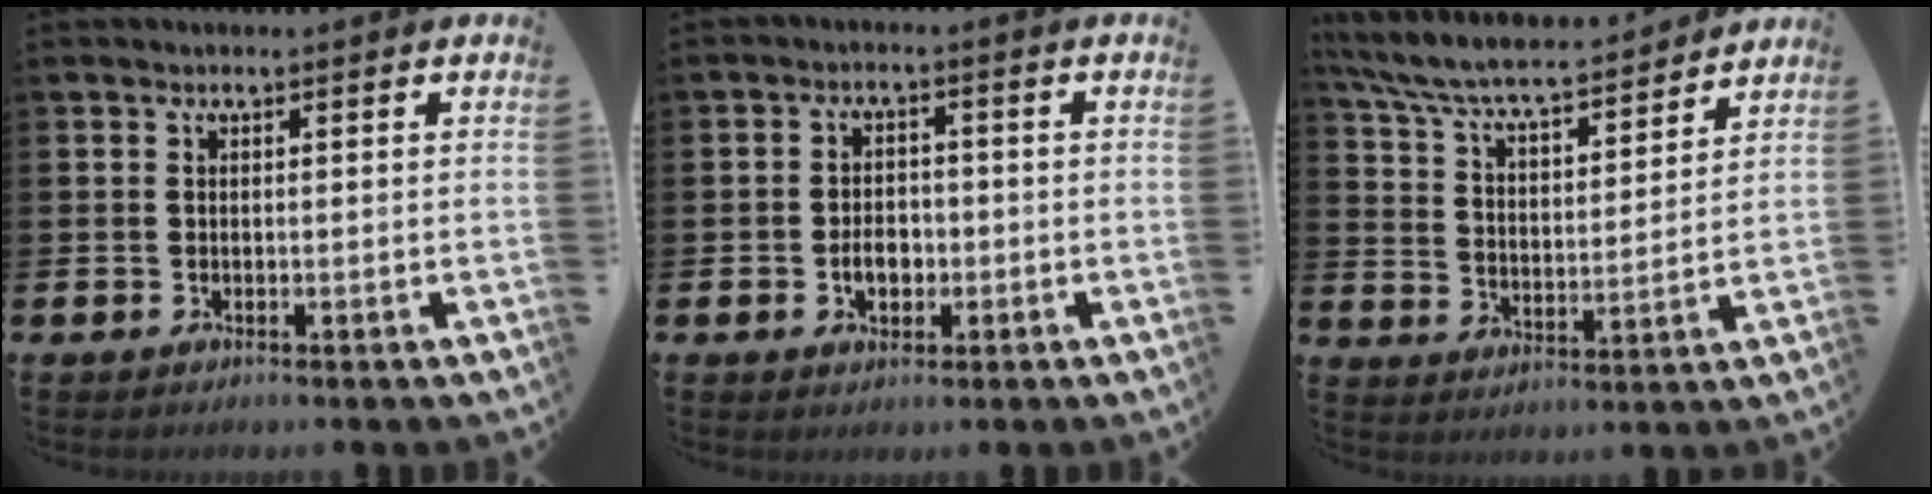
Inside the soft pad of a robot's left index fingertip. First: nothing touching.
{"total": 3.3, "force": [-1.0, 2.4, 2.1], "torque": [-0.021, -0.005, -0.025]}
{"total": 7.2, "force": [6.7, 1.1, 2.4], "torque": [-0.080, -0.051, 0.111]}